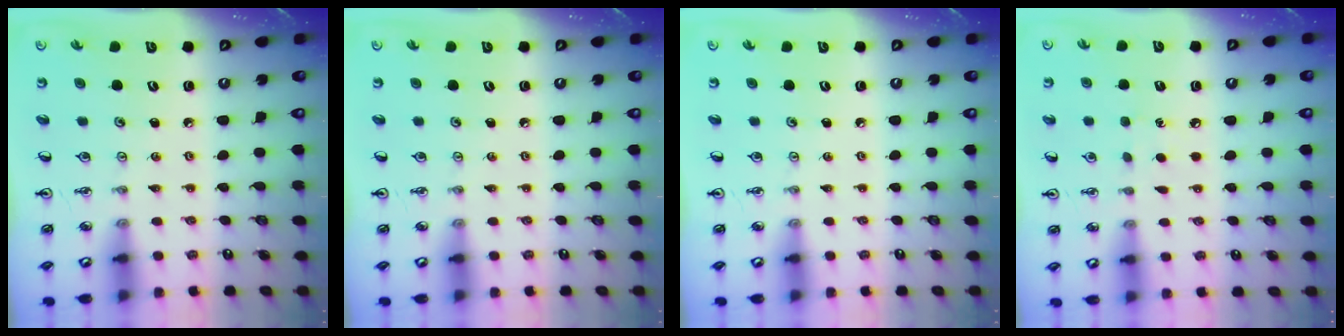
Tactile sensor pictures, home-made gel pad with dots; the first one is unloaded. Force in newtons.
{"total": 0.0}
{"total": 0.0}
{"total": 5.8, "press": 5.8, "slide": 0.7}